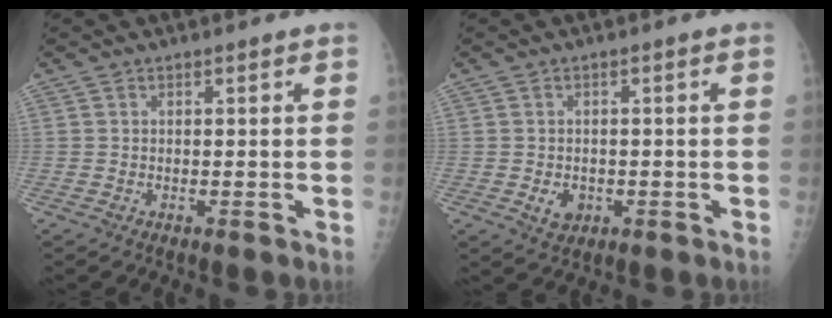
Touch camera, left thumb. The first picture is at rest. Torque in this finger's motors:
{"motor_torque": [-0.47, 0.37, 0.39, 0.30, 0.00]}